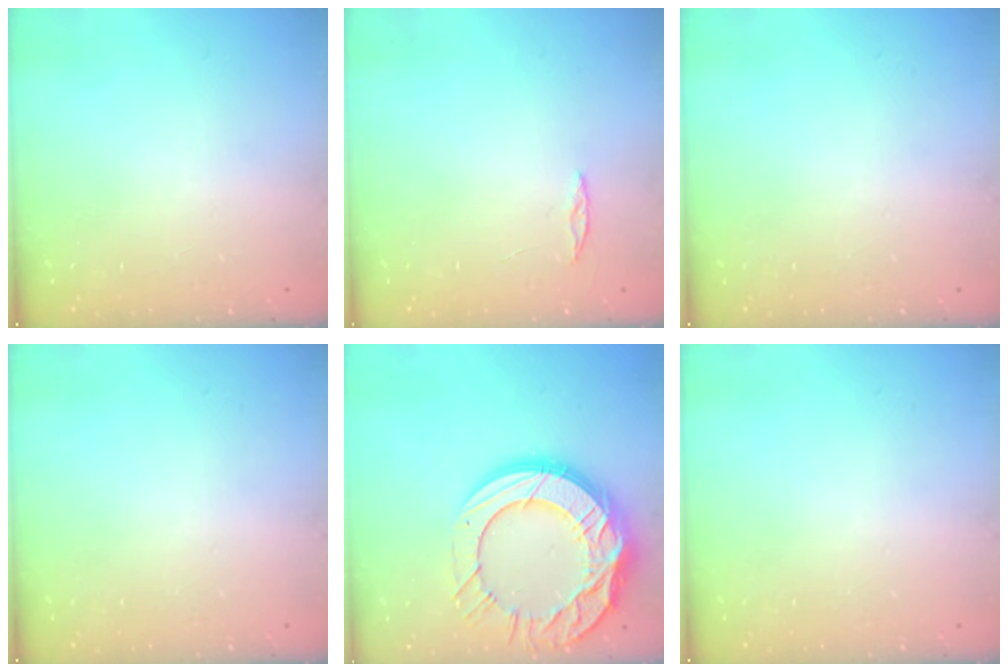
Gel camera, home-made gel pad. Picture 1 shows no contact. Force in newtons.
{"total": 2.0, "press": 2.0, "slide": 0.2}
{"total": 0.0}
{"total": 0.0}
{"total": 24.9, "press": 24.8, "slide": 2.4}
{"total": 0.0}